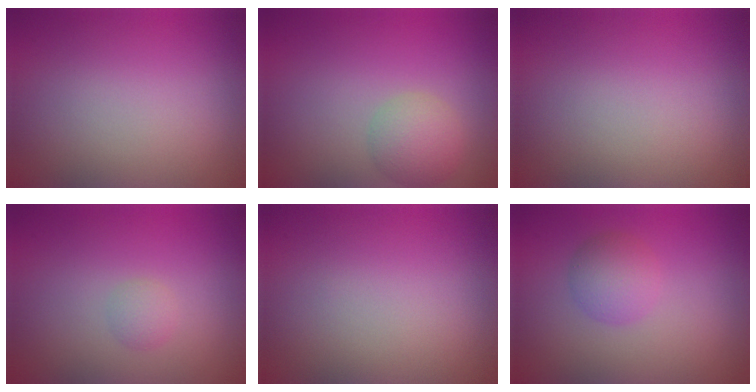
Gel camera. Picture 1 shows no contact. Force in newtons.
{"total": 2.9, "press": 2.9, "slide": 0.2}
{"total": 0.0}
{"total": 1.0, "press": 1.0, "slide": 0.0}
{"total": 0.0}
{"total": 2.6, "press": 2.6, "slide": 0.1}